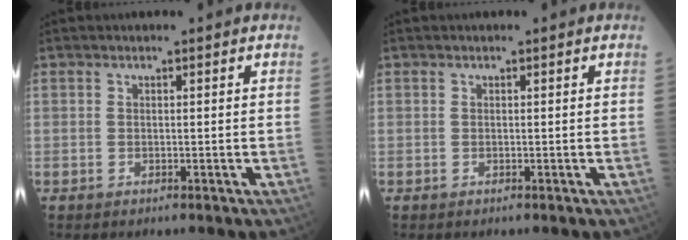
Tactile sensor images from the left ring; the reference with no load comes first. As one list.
[{"total": 0.0}]